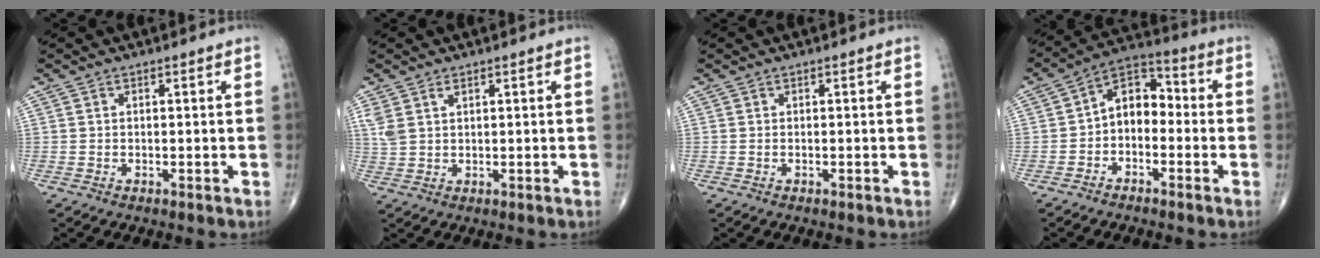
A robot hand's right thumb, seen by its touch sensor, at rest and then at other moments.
{"total": 3.4, "force": [1.7, 1.9, 2.3], "torque": [-0.058, 0.006, 0.043]}
{"total": 0.0}
{"total": 8.4, "force": [-1.7, 5.8, 5.9], "torque": [-0.069, 0.042, -0.049]}